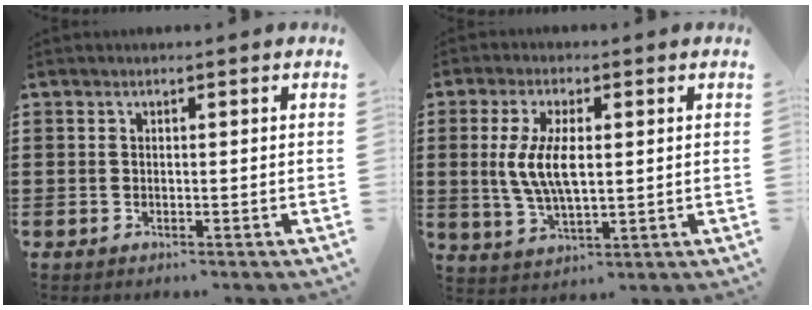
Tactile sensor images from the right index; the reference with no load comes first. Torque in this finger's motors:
{"motor_torque": [0.52, -0.20, 0.39, 0.21]}